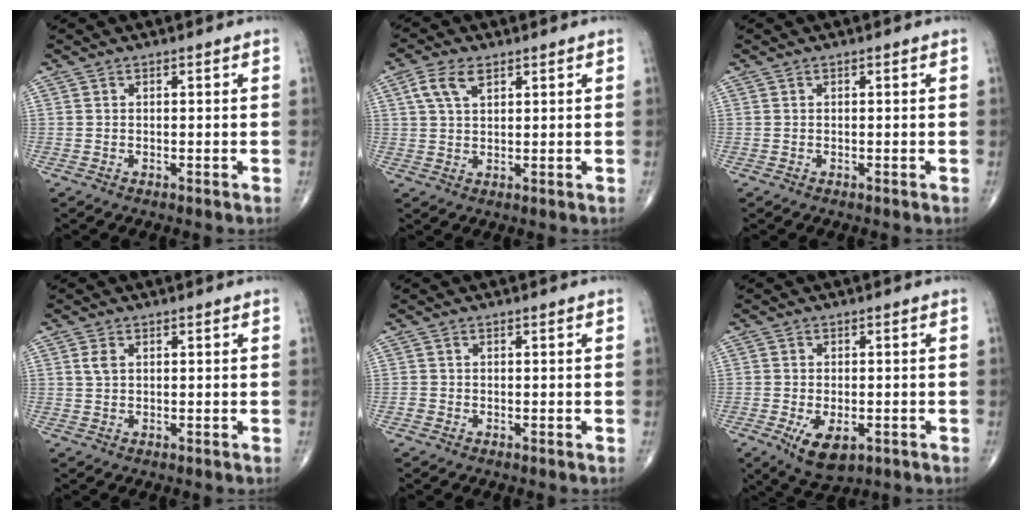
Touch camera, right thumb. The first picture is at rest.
{"total": 5.1, "force": [2.4, 2.7, 3.6], "torque": [-0.072, 0.004, 0.049]}
{"total": 0.0}
{"total": 1.9, "force": [0.6, 1.1, 1.3], "torque": [-0.029, 0.003, 0.015]}
{"total": 0.7, "force": [-0.3, 0.6, 0.1], "torque": [-0.002, 0.003, -0.007]}
{"total": 7.0, "force": [-2.6, 3.8, 5.4], "torque": [-0.086, -0.004, -0.033]}